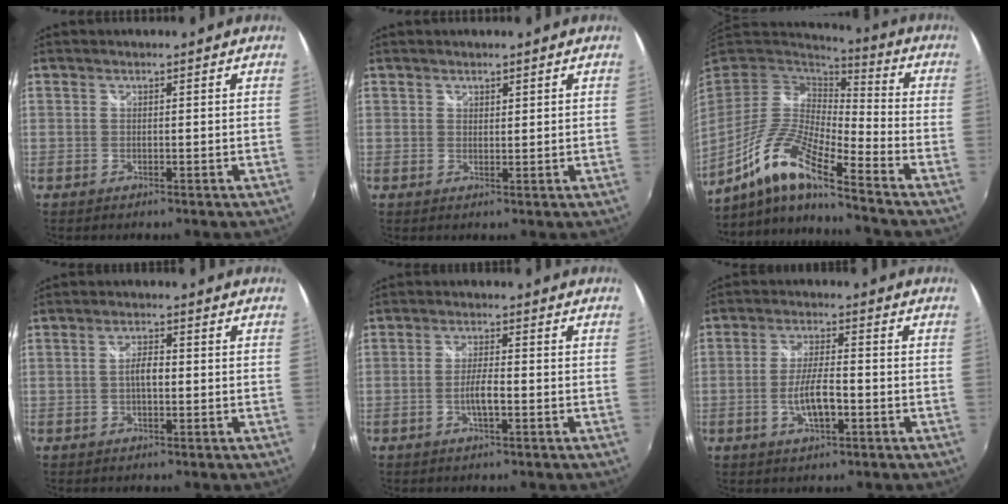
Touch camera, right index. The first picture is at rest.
{"total": 1.0, "force": [0.8, 0.6, 0.2], "torque": [0.001, 0.001, 0.013]}
{"total": 14.8, "force": [-9.5, 2.2, 11.1], "torque": [-0.212, -0.018, -0.192]}
{"total": 2.9, "force": [-0.3, 1.1, 2.6], "torque": [-0.049, 0.005, -0.006]}
{"total": 3.7, "force": [-1.3, 0.6, 3.4], "torque": [-0.069, 0.000, -0.024]}
{"total": 6.7, "force": [-2.2, 1.8, 6.0], "torque": [-0.117, -0.002, -0.038]}